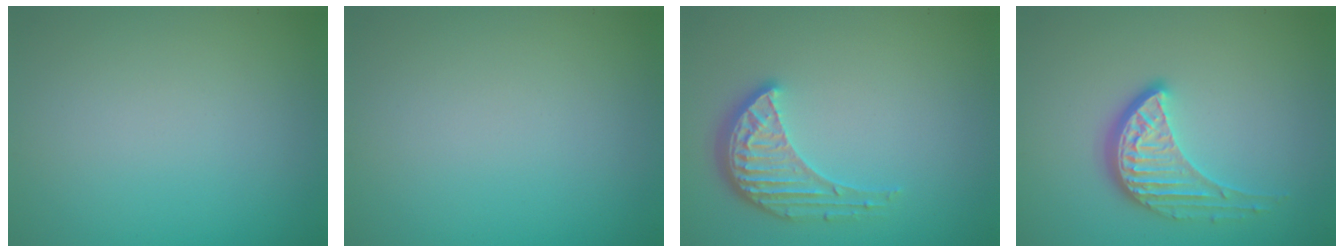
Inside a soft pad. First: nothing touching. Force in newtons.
{"total": 0.0}
{"total": 4.0, "press": 3.1, "slide": 2.6}
{"total": 4.0, "press": 2.9, "slide": 2.8}